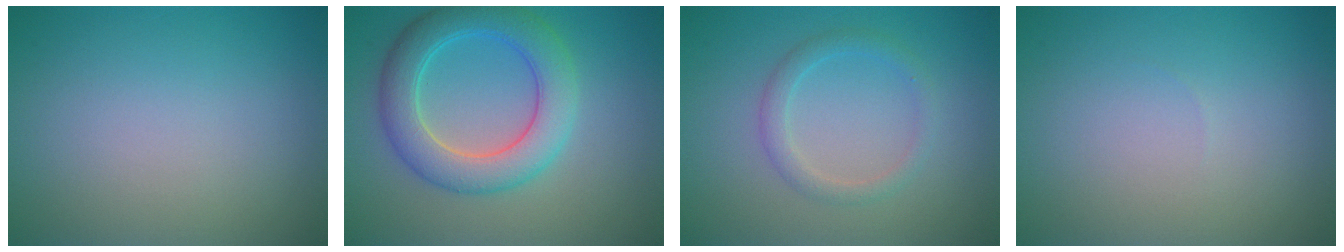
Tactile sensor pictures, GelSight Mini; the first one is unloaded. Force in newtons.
{"total": 6.1, "press": 6.1, "slide": 0.2}
{"total": 1.9, "press": 1.9, "slide": 0.1}
{"total": 0.0}